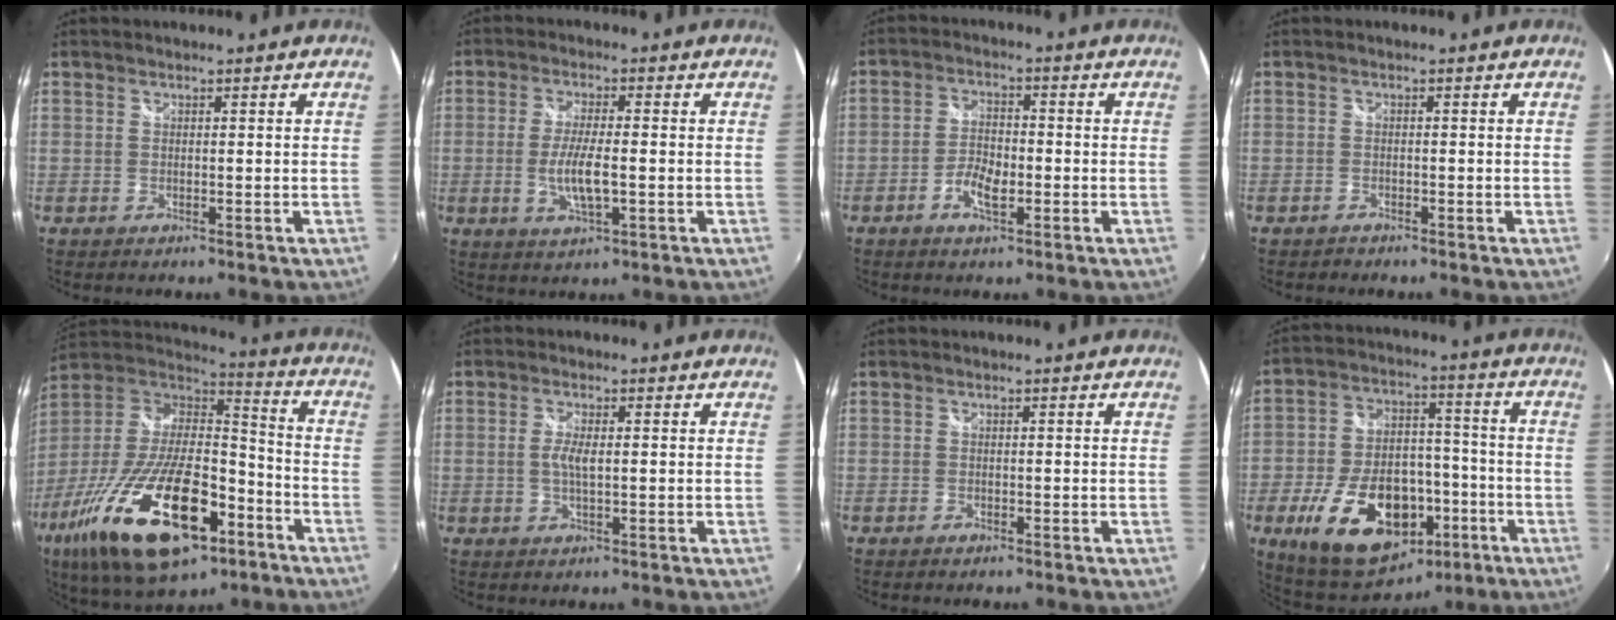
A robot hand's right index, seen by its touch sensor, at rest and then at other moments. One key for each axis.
{"total": 6.7, "fx": -1.3, "fy": 1.5, "fz": 6.4, "tx": -0.126, "ty": -0.008, "tz": -0.023}
{"total": 4.9, "fx": -2.2, "fy": 2.5, "fz": 3.7, "tx": -0.079, "ty": 0.003, "tz": -0.039}
{"total": 1.1, "fx": -1.0, "fy": 0.5, "fz": 0.0, "tx": -0.005, "ty": 0.000, "tz": -0.019}
{"total": 29.6, "fx": -14.5, "fy": 12.5, "fz": 22.5, "tx": -0.436, "ty": -0.036, "tz": -0.242}
{"total": 2.6, "fx": -0.1, "fy": 0.7, "fz": 2.5, "tx": -0.047, "ty": -0.004, "tz": -0.001}
{"total": 0.6, "fx": -0.5, "fy": 0.3, "fz": 0.1, "tx": -0.005, "ty": -0.002, "tz": -0.012}
{"total": 21.5, "fx": -9.3, "fy": 13.2, "fz": 14.2, "tx": -0.290, "ty": 0.017, "tz": -0.130}